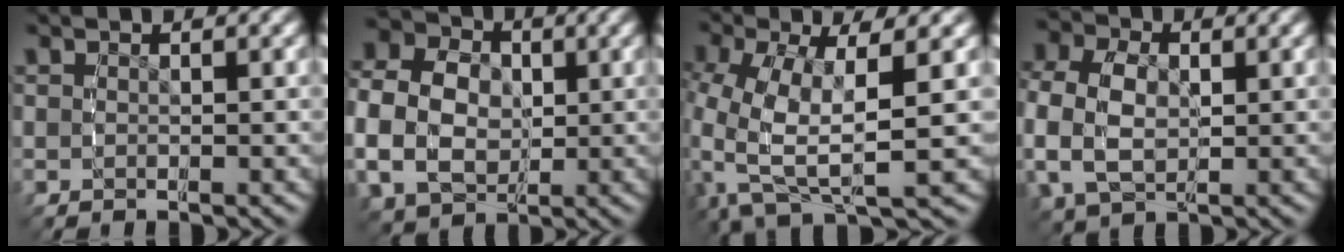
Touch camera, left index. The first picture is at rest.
{"total": 10.5, "force": [0.7, 8.9, 5.4], "torque": [-0.126, -0.012, 0.008]}
{"total": 9.3, "force": [-0.4, 6.0, 7.1], "torque": [-0.167, -0.033, 0.009]}
{"total": 7.0, "force": [0.3, 5.7, 4.1], "torque": [-0.103, -0.008, 0.007]}